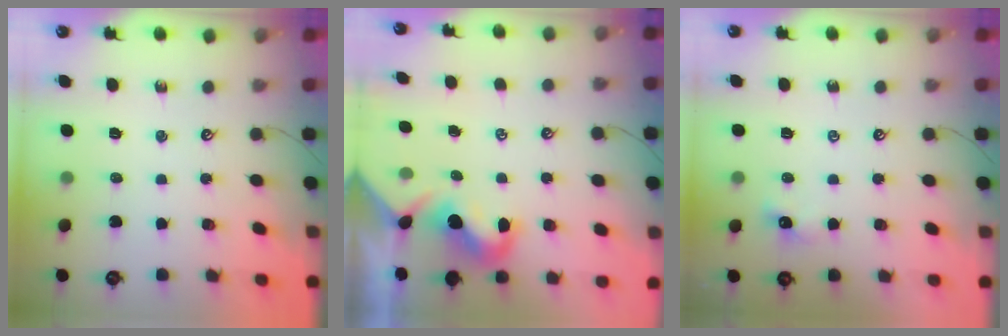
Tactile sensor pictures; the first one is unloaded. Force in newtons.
{"total": 2.1, "press": 2.0, "slide": 0.5}
{"total": 5.4, "press": 5.4, "slide": 0.8}